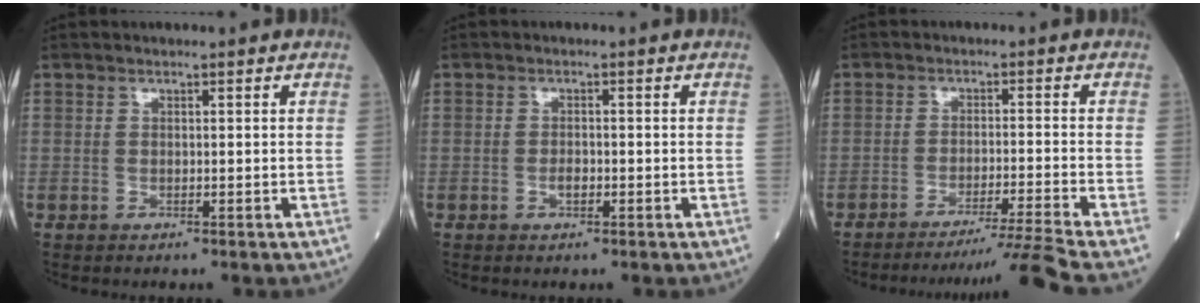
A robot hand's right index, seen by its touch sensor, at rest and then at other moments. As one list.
[{"total": 1.4, "force": [-0.5, 0.6, 1.1], "torque": [-0.021, 0.001, -0.009]}, {"total": 9.1, "force": [-7.6, -4.5, 2.3], "torque": [-0.021, -0.014, -0.119]}]